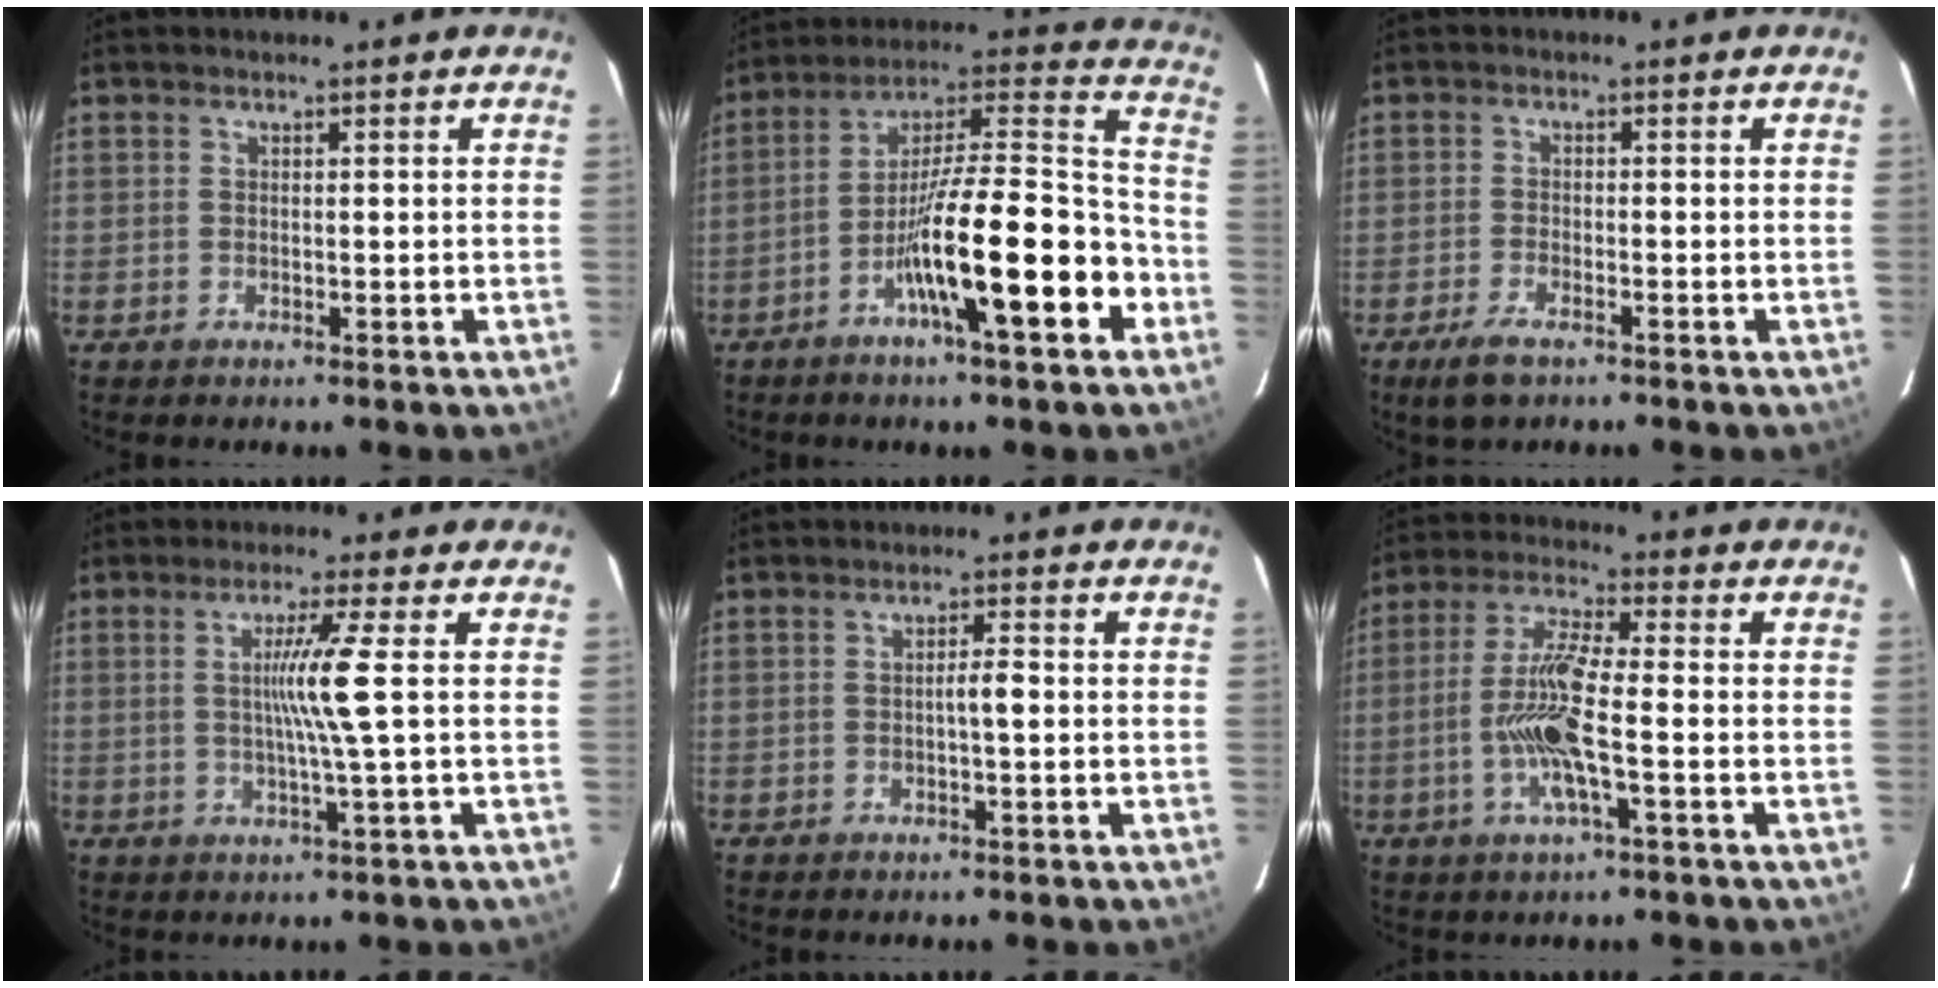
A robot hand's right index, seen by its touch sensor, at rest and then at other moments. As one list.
[{"total": 18.1, "force": [-7.3, 1.8, 16.4], "torque": [-0.271, 0.003, -0.122]}, {"total": 4.1, "force": [-2.7, 1.2, 2.8], "torque": [-0.066, -0.006, -0.045]}, {"total": 5.9, "force": [0.5, -2.0, 5.6], "torque": [-0.106, -0.008, 0.012]}, {"total": 1.9, "force": [-0.3, 0.1, 1.9], "torque": [-0.030, 0.003, -0.006]}, {"total": 10.3, "force": [-2.3, 0.9, 10.0], "torque": [-0.201, -0.001, -0.050]}]